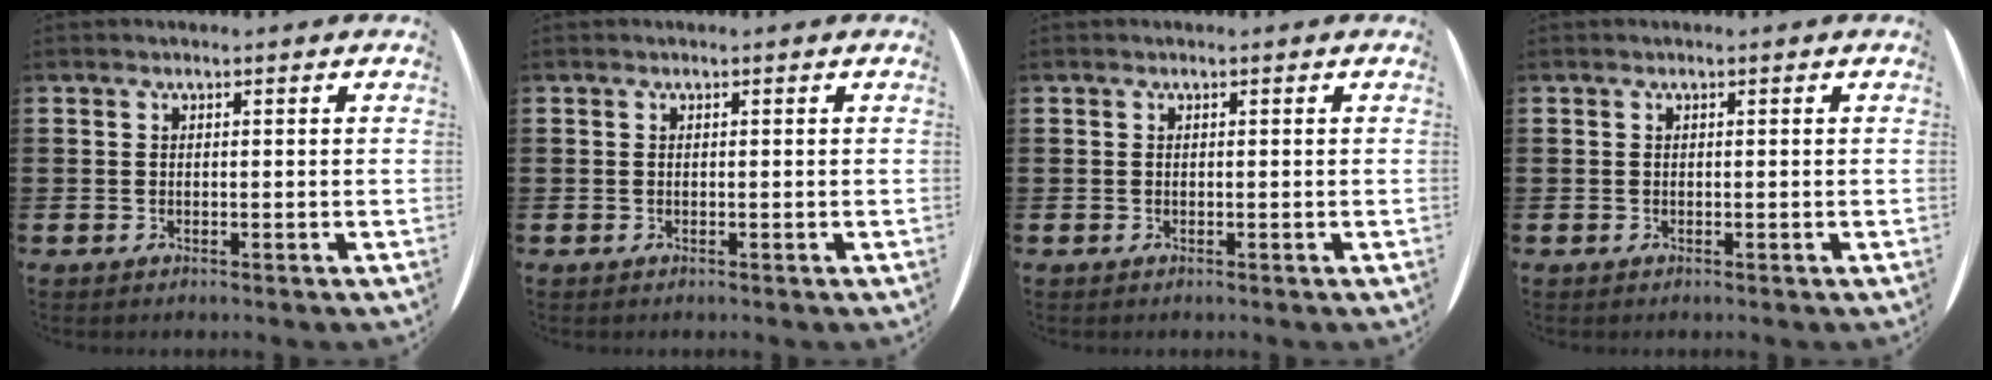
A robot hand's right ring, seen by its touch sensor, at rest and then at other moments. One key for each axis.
{"total": 0.0}
{"total": 0.0}
{"total": 0.0}